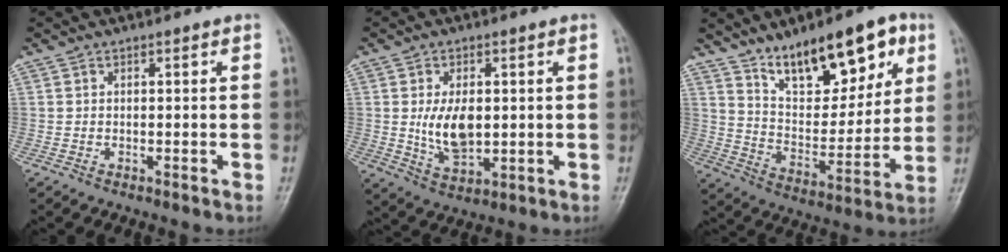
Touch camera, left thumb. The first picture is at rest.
{"total": 8.2, "force": [0.6, 4.7, 6.8], "torque": [-0.111, -0.012, 0.020]}
{"total": 18.6, "force": [11.0, 8.0, 12.8], "torque": [-0.144, -0.051, 0.188]}